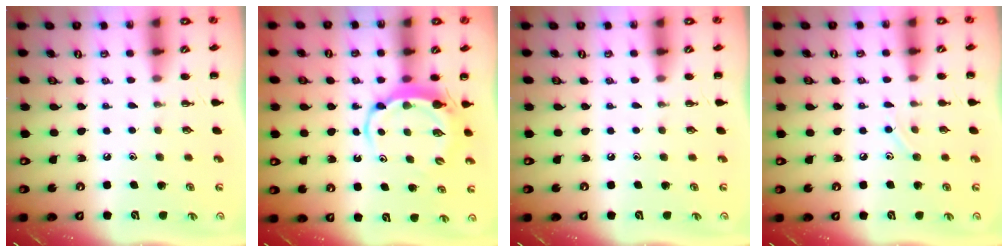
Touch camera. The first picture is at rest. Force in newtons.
{"total": 5.6, "press": 5.5, "slide": 0.6}
{"total": 0.0}
{"total": 5.9, "press": 5.7, "slide": 1.3}